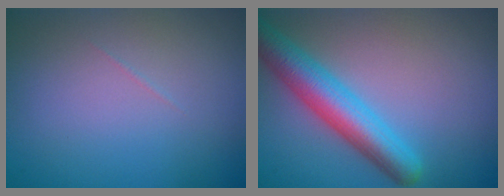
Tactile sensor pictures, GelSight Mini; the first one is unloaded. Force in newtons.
{"total": 5.8, "press": 5.8, "slide": 0.3}